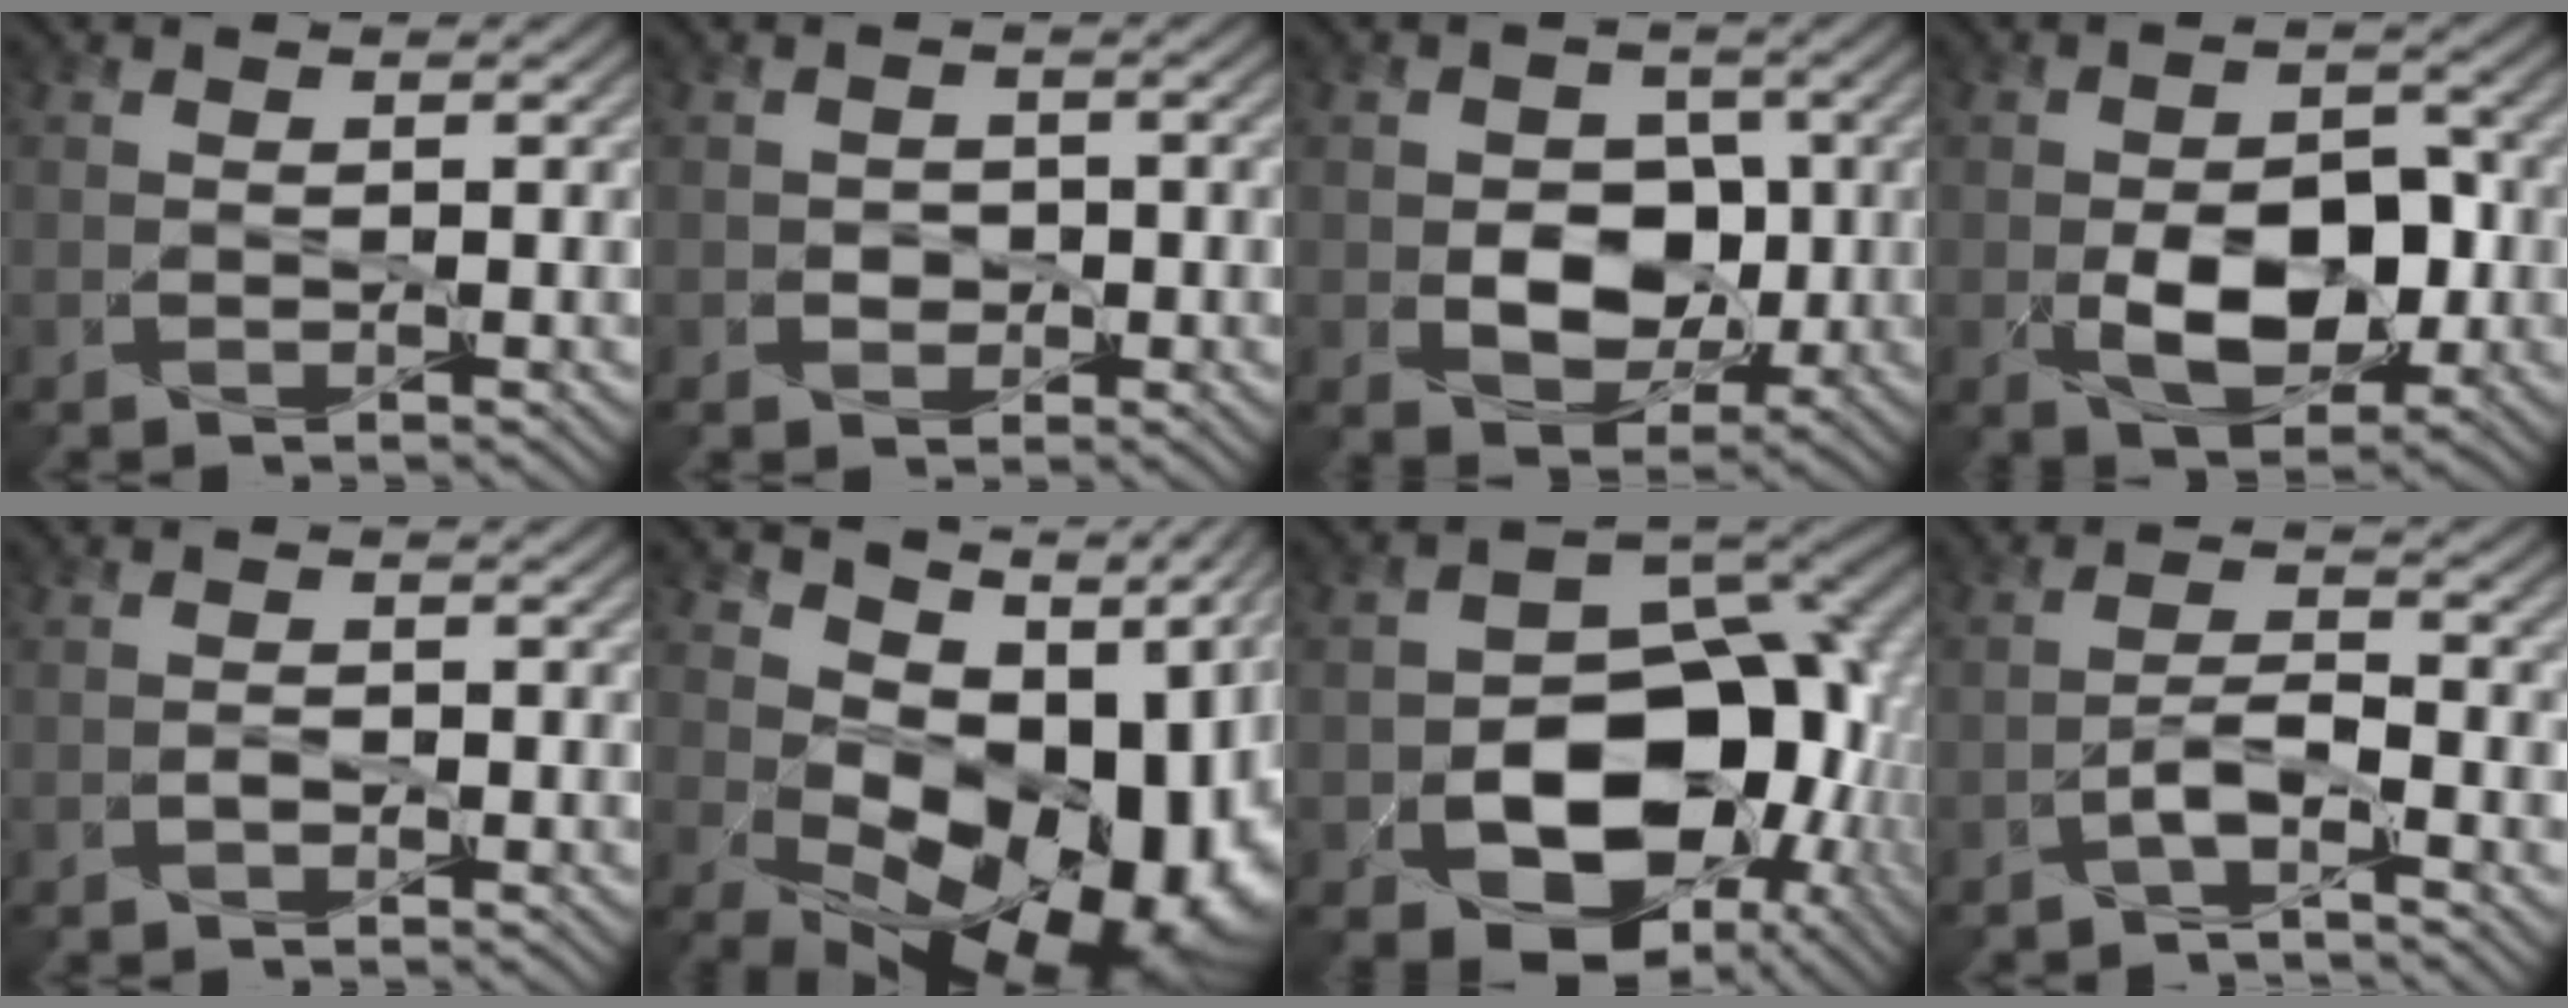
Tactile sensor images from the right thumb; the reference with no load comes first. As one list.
[{"total": 0.9, "force": [-0.3, 0.7, 0.3], "torque": [0.000, 0.000, -0.014]}, {"total": 7.5, "force": [-0.8, 5.4, 5.2], "torque": [-0.088, -0.008, -0.021]}, {"total": 7.9, "force": [-2.1, 4.4, 6.3], "torque": [-0.100, -0.011, -0.026]}, {"total": 0.8, "force": [-0.6, -0.3, 0.5], "torque": [-0.008, -0.002, -0.010]}, {"total": 16.8, "force": [-0.7, 10.3, 13.2], "torque": [-0.149, -0.047, 0.042]}, {"total": 17.1, "force": [-5.2, 11.8, 11.3], "torque": [-0.163, -0.049, -0.059]}, {"total": 2.6, "force": [-2.0, -0.4, 1.7], "torque": [-0.032, 0.012, -0.037]}]